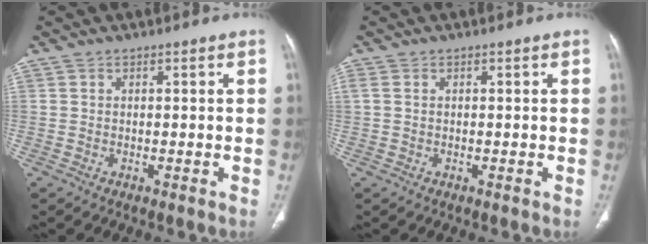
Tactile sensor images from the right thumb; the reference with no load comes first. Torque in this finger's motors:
{"motor_torque": [0.62, 0.72, 0.38, -0.46, 0.13]}